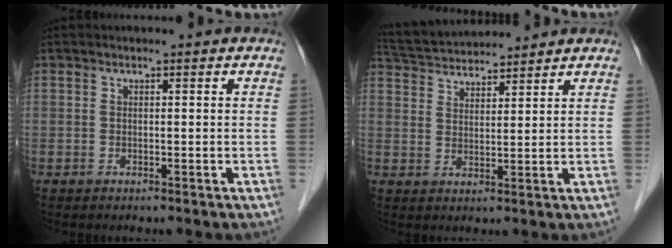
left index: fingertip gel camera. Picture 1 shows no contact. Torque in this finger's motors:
{"motor_torque": [-0.05, -0.11, 0.08, 0.02]}